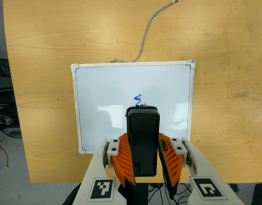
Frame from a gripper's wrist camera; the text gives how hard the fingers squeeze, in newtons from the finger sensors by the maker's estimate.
{"total": 8.3, "left": 5.9, "right": 10.6}